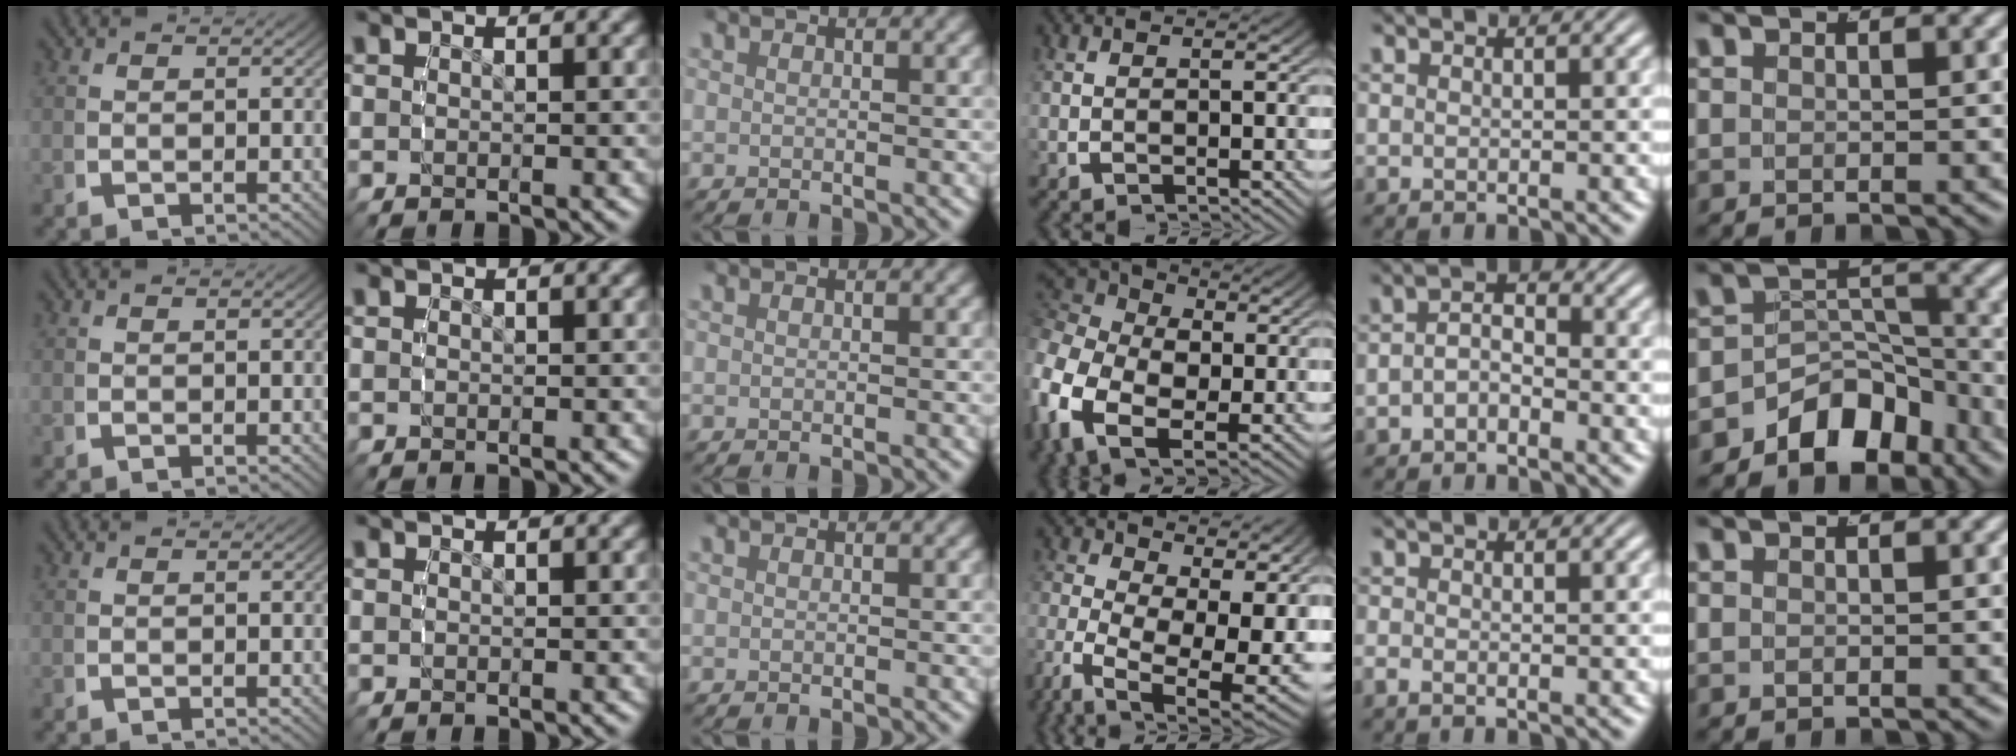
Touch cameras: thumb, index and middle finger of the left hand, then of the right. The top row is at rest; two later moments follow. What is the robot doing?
{"motion": "grasp_and_lifting", "object": "backpack"}